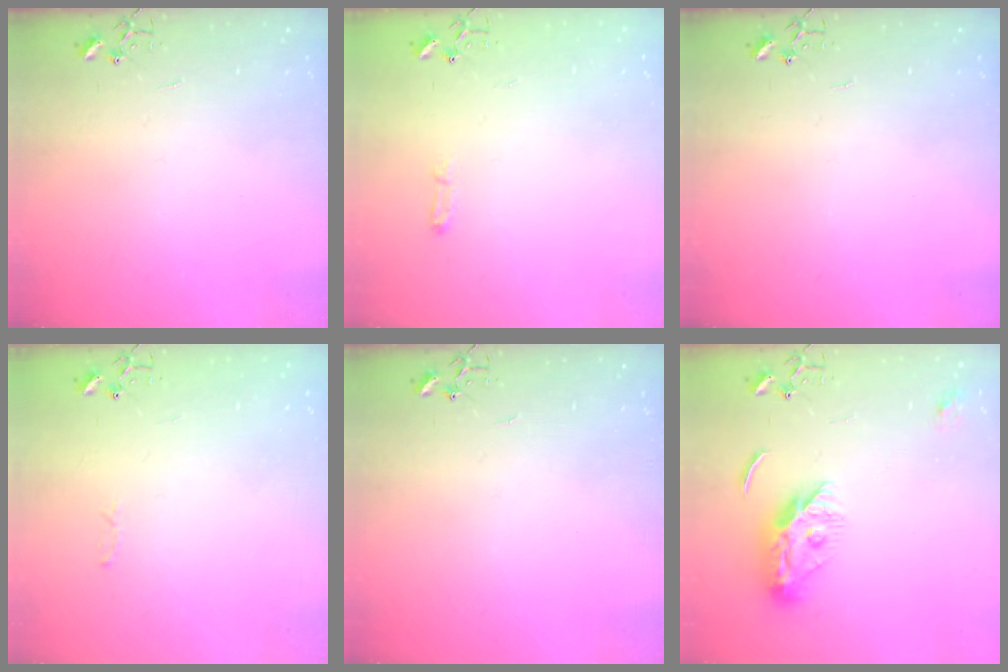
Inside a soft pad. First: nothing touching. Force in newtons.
{"total": 3.8, "press": 3.8, "slide": 0.5}
{"total": 0.0}
{"total": 2.8, "press": 2.8, "slide": 0.4}
{"total": 0.0}
{"total": 11.3, "press": 11.3, "slide": 0.7}